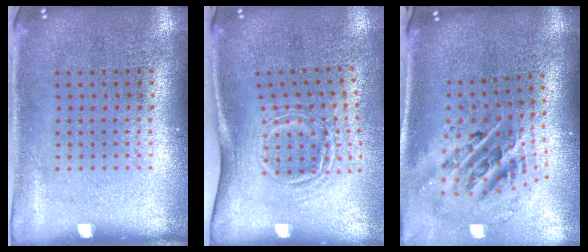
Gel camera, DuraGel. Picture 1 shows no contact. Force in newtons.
{"total": 1.8, "press": 1.1, "slide": 1.4}
{"total": 2.8, "press": 1.9, "slide": 2.0}